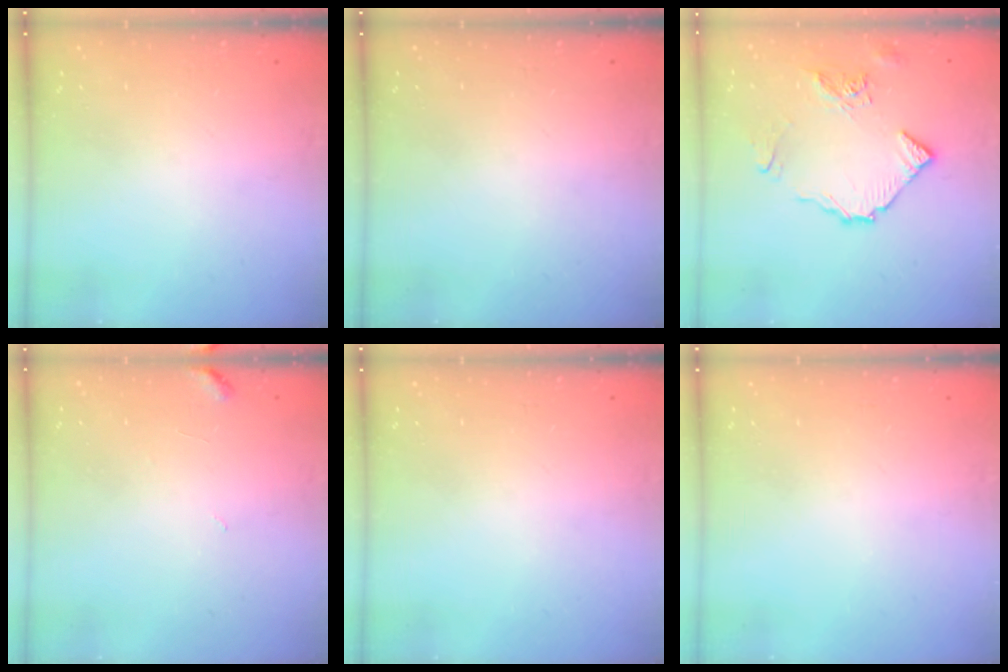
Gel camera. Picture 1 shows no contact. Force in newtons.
{"total": 0.0}
{"total": 10.1, "press": 10.0, "slide": 1.1}
{"total": 3.5, "press": 3.5, "slide": 0.3}
{"total": 0.0}
{"total": 0.0}